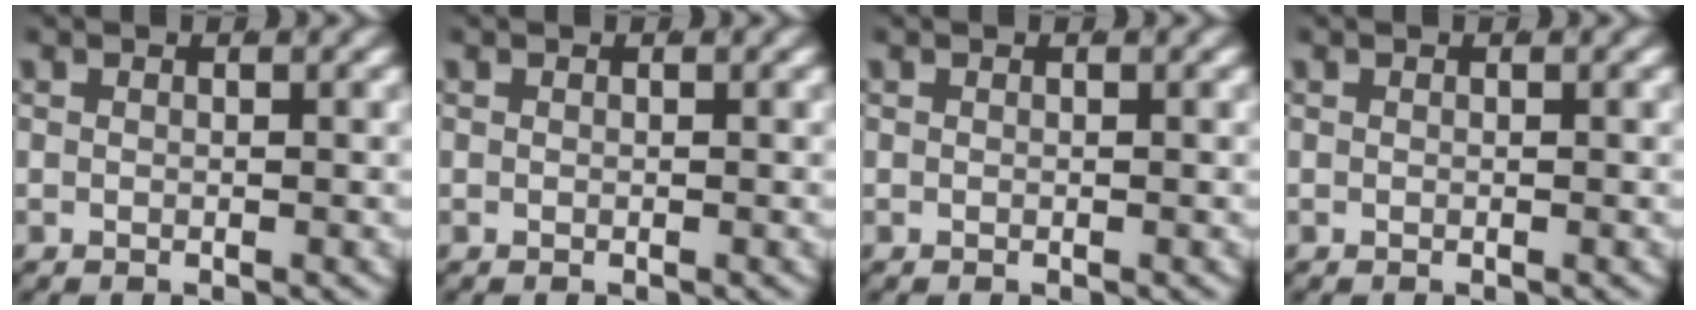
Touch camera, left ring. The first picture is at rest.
{"total": 0.0}
{"total": 0.0}
{"total": 0.0}